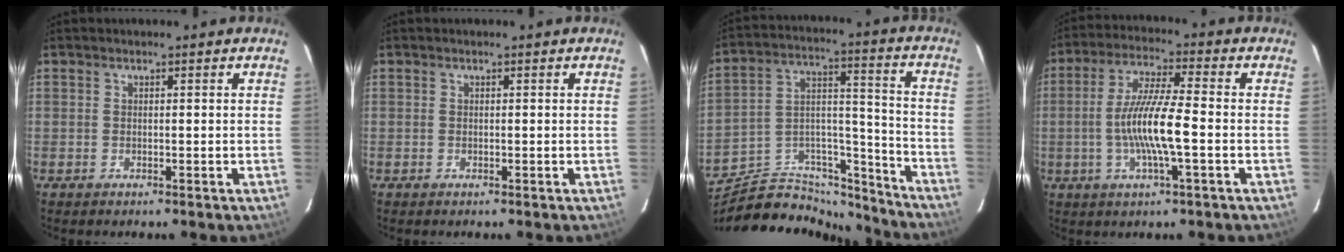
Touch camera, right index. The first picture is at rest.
{"total": 0.0}
{"total": 20.0, "force": [-17.2, 7.6, 6.6], "torque": [-0.115, 0.055, -0.257]}
{"total": 10.8, "force": [-2.1, 0.6, 10.6], "torque": [-0.208, -0.001, -0.042]}